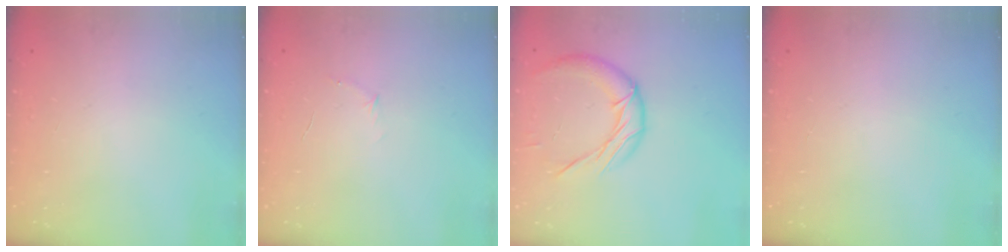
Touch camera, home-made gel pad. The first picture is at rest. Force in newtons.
{"total": 3.8, "press": 3.6, "slide": 1.1}
{"total": 13.1, "press": 13.0, "slide": 1.0}
{"total": 0.0}